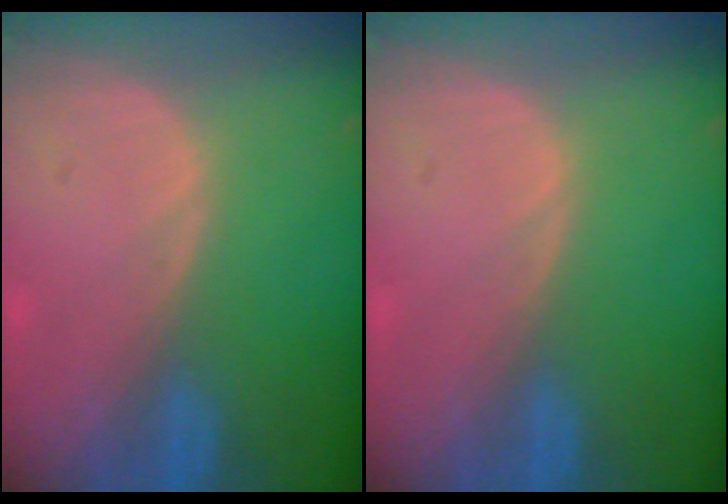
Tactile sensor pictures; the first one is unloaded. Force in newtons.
{"total": 0.0}